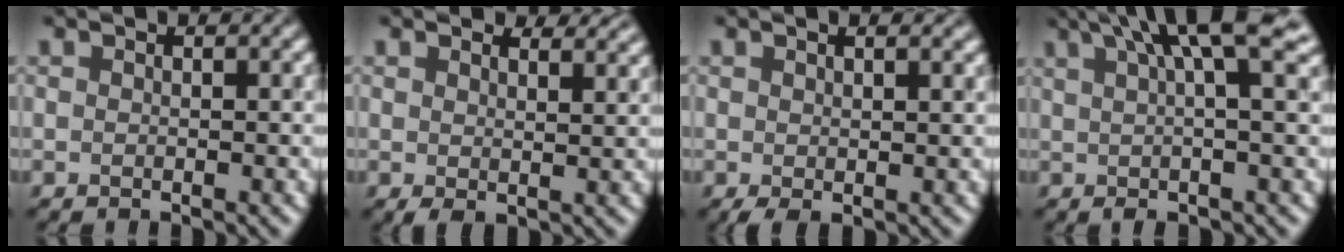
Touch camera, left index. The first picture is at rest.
{"total": 2.8, "force": [2.1, 1.2, 1.3], "torque": [-0.025, 0.000, 0.035]}
{"total": 2.0, "force": [0.6, 0.6, 1.8], "torque": [-0.029, 0.002, 0.011]}
{"total": 8.8, "force": [4.4, 2.3, 7.3], "torque": [-0.077, 0.023, 0.060]}